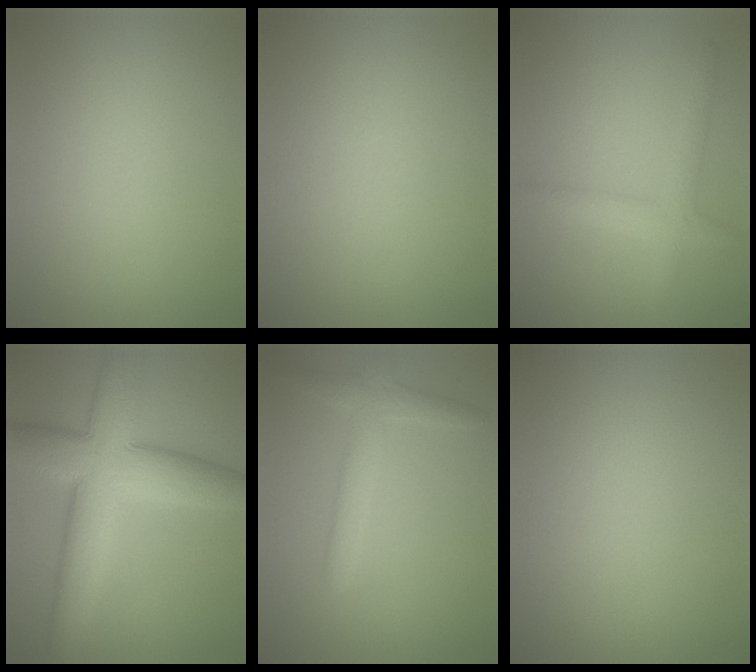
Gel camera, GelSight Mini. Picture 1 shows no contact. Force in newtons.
{"total": 0.0}
{"total": 2.8, "press": 2.8, "slide": 0.2}
{"total": 9.9, "press": 9.9, "slide": 0.3}
{"total": 2.9, "press": 2.9, "slide": 0.1}
{"total": 0.0}